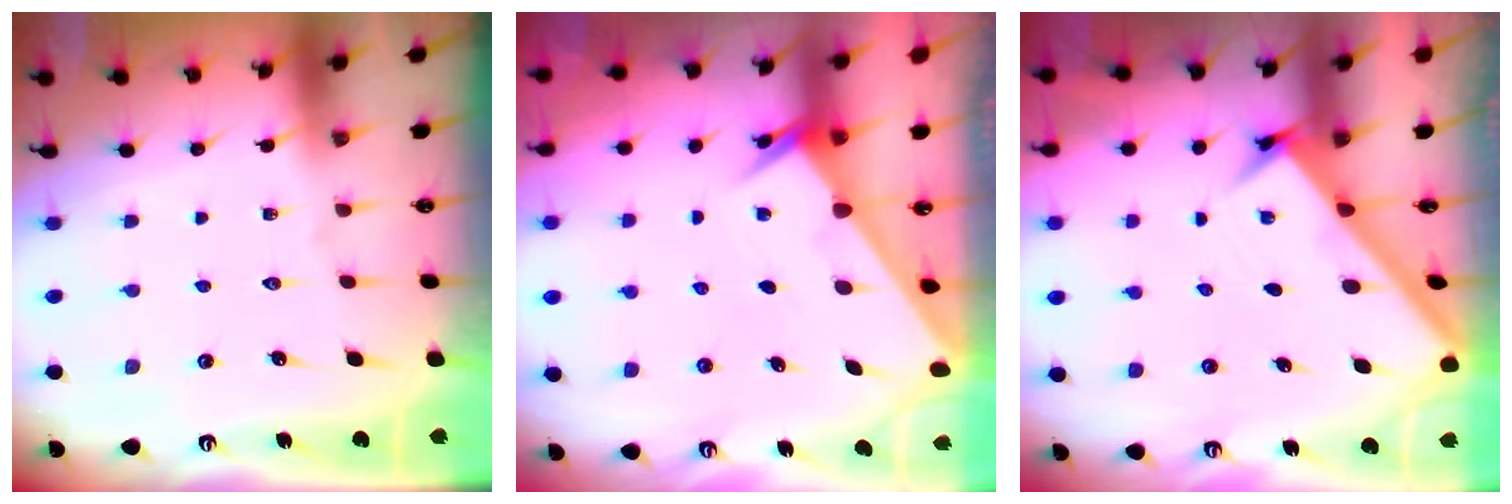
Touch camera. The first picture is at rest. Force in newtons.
{"total": 1.9, "press": 1.9, "slide": 0.0}
{"total": 2.7, "press": 2.7, "slide": 0.3}